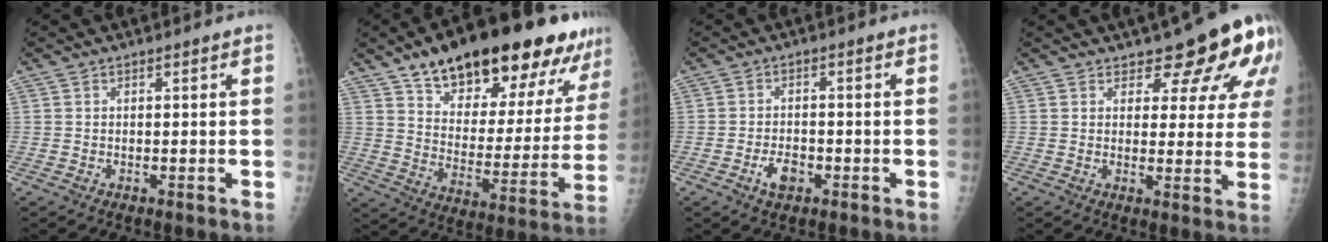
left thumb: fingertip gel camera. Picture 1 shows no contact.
{"total": 27.0, "force": [17.8, 10.6, 17.4], "torque": [-0.214, -0.047, 0.270]}
{"total": 3.8, "force": [-1.8, 2.3, 2.5], "torque": [-0.038, 0.010, -0.032]}
{"total": 10.8, "force": [7.6, 4.5, 6.2], "torque": [-0.035, -0.041, 0.082]}